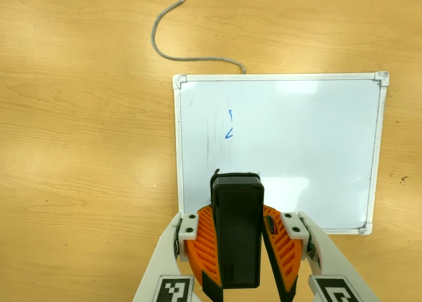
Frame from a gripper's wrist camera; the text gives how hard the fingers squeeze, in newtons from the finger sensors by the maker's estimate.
{"total": 9.6, "left": 9.0, "right": 10.2}